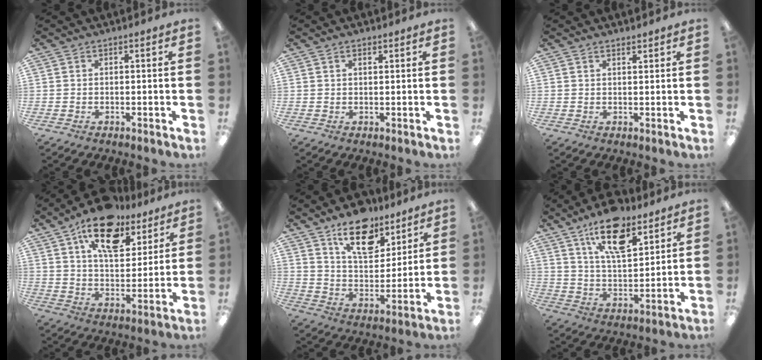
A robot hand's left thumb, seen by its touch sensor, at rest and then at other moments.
{"total": 1.3, "force": [0.9, 0.5, 0.7], "torque": [-0.008, -0.004, 0.015]}
{"total": 1.3, "force": [1.3, 0.3, 0.4], "torque": [-0.009, -0.002, 0.024]}
{"total": 18.0, "force": [11.7, 8.9, 10.5], "torque": [-0.160, -0.052, 0.200]}
{"total": 15.9, "force": [10.9, 8.0, 8.3], "torque": [-0.112, -0.060, 0.189]}
{"total": 15.8, "force": [10.1, 6.8, 10.1], "torque": [-0.166, -0.038, 0.172]}